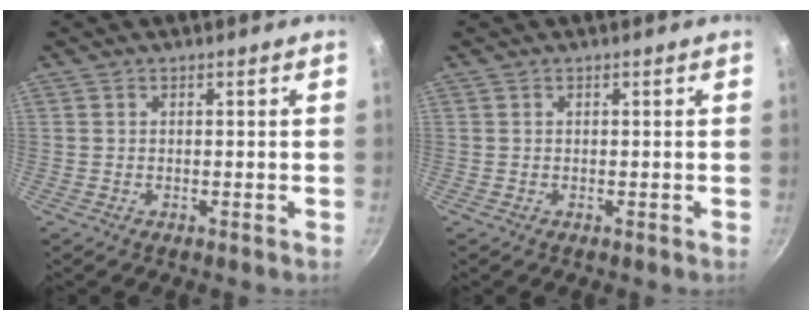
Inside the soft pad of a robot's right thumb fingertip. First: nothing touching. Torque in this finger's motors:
{"motor_torque": [0.52, 0.38, 0.17, 0.54, -0.01]}